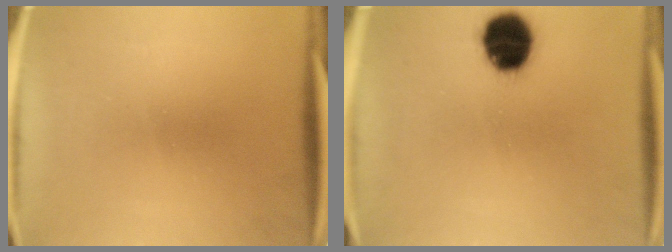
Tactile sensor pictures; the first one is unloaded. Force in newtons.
{"total": 12.5}